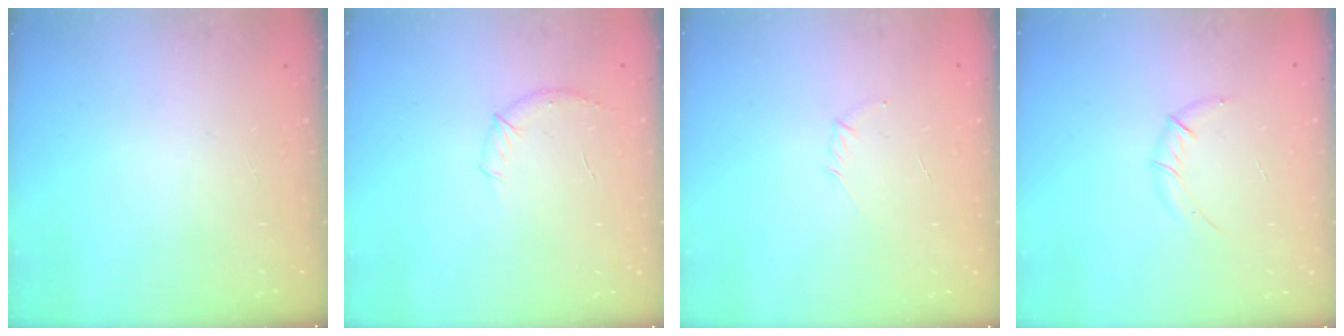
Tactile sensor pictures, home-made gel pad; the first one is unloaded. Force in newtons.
{"total": 8.0, "press": 7.8, "slide": 1.5}
{"total": 2.8, "press": 2.7, "slide": 0.7}
{"total": 5.8, "press": 5.7, "slide": 1.3}